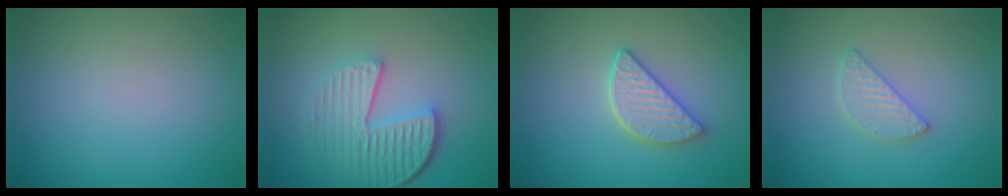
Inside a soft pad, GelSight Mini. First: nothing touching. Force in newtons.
{"total": 5.7, "press": 4.2, "slide": 3.9}
{"total": 3.2, "press": 3.0, "slide": 1.2}
{"total": 2.0, "press": 2.0, "slide": 0.2}